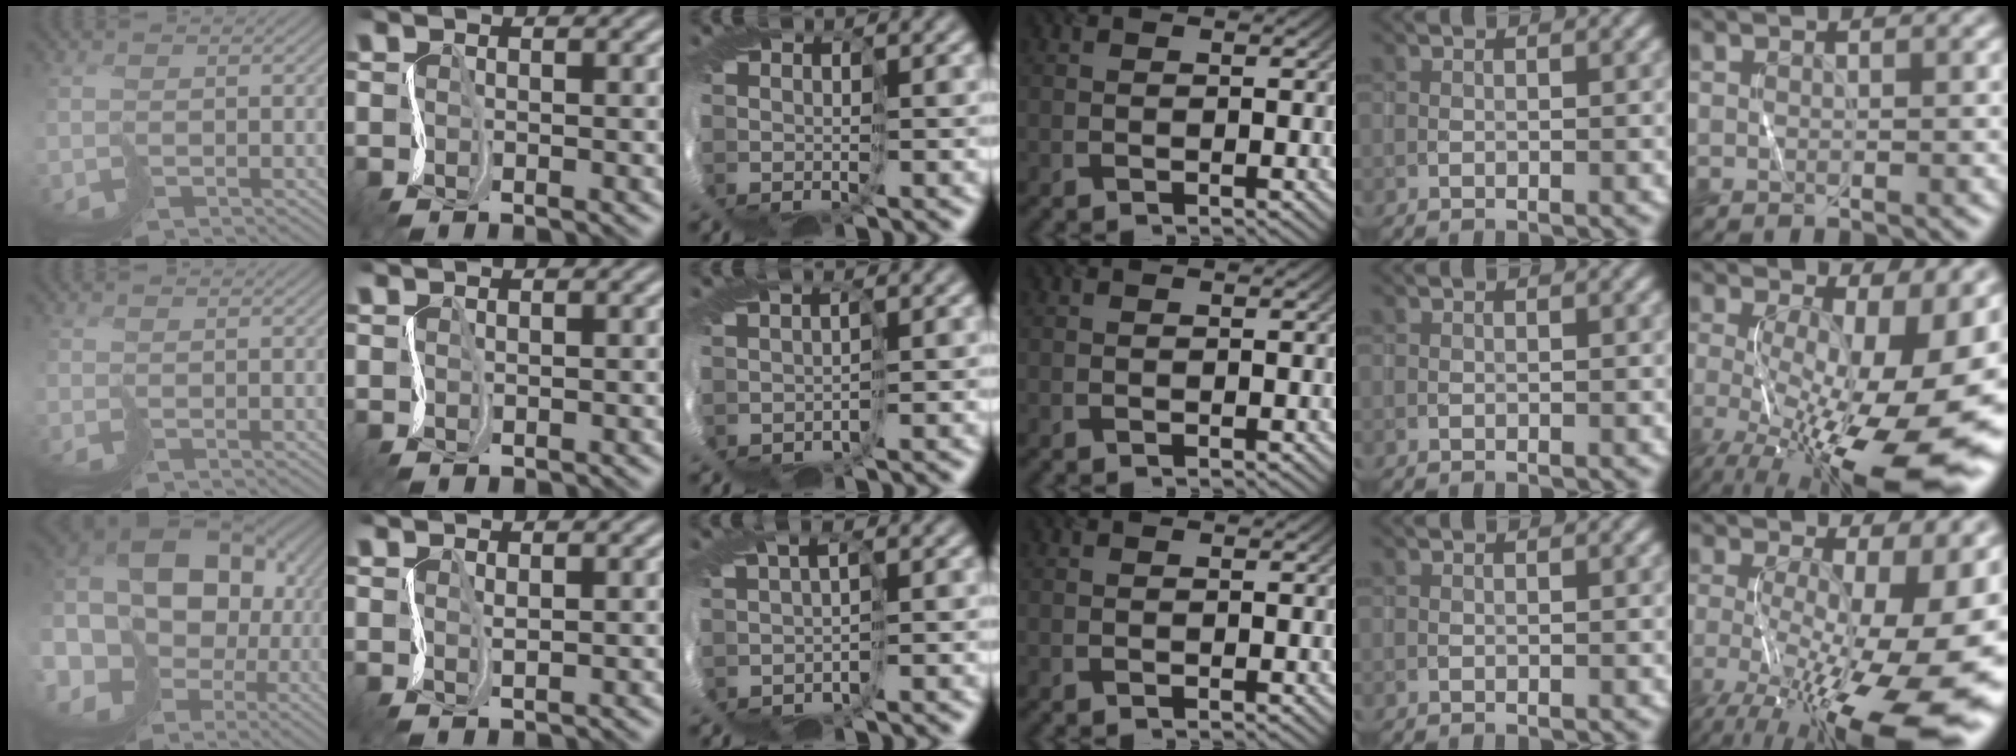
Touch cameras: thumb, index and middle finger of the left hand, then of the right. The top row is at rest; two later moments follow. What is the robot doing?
{"motion": "cut", "object": "wrapping paper"}